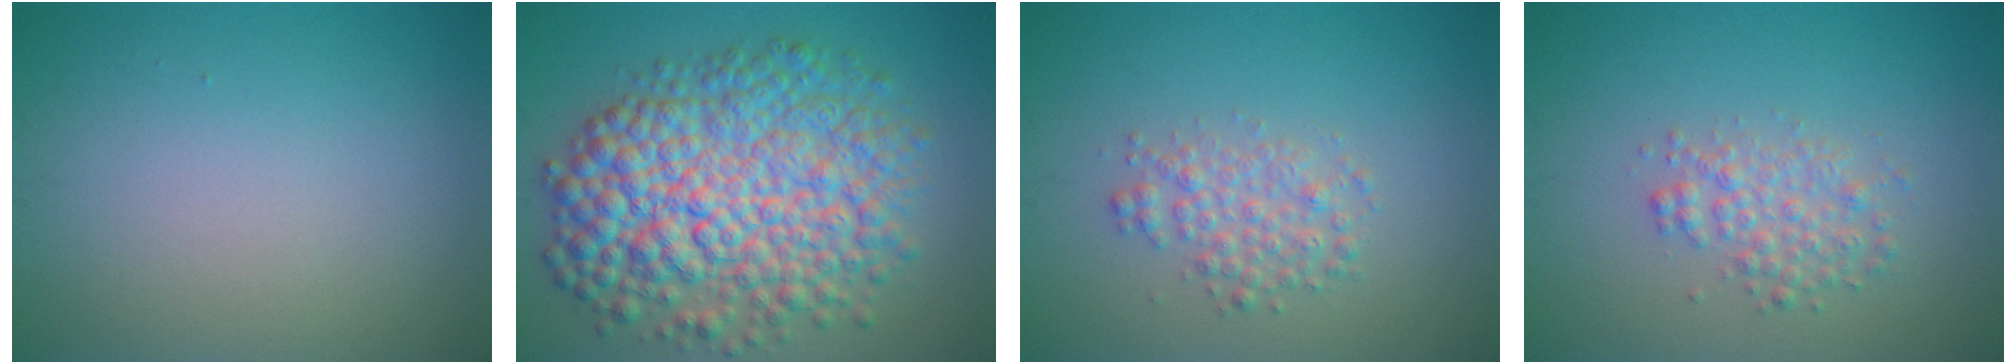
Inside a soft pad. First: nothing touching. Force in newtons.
{"total": 11.0, "press": 11.0, "slide": 0.1}
{"total": 2.5, "press": 2.5, "slide": 0.1}
{"total": 2.5, "press": 2.5, "slide": 0.1}